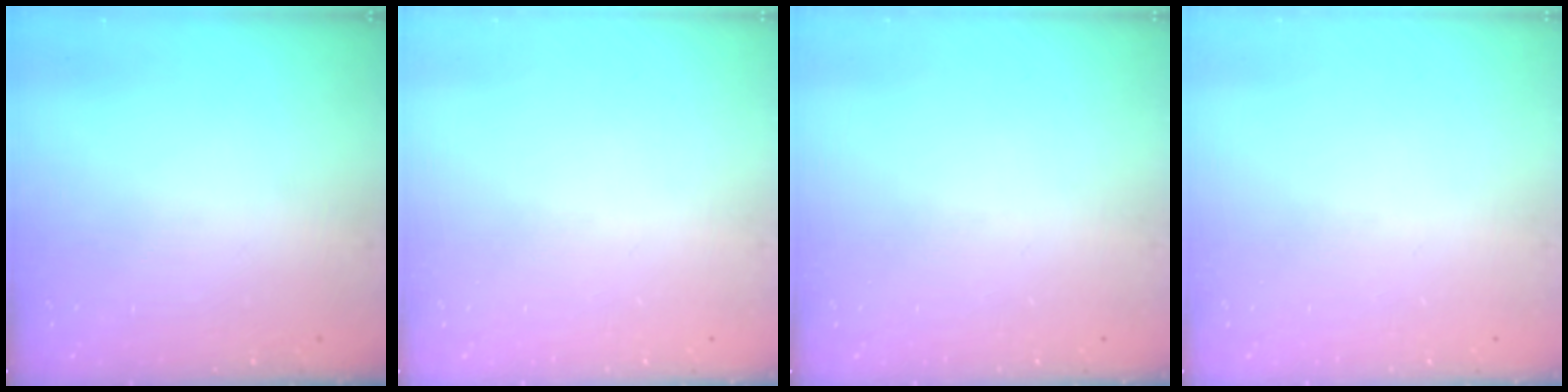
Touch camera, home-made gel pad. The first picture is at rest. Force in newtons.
{"total": 0.0}
{"total": 0.0}
{"total": 0.0}